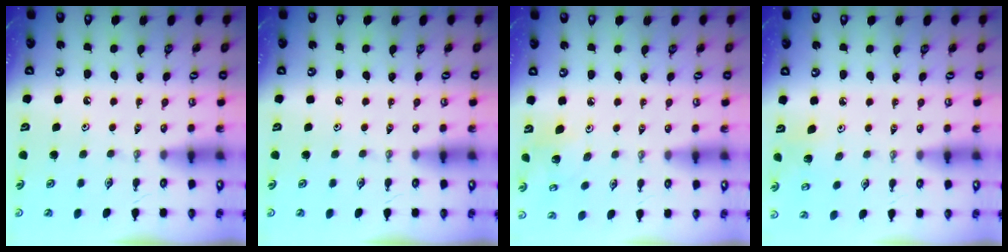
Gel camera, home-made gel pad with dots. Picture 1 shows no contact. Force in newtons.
{"total": 0.0}
{"total": 5.0, "press": 4.4, "slide": 2.3}
{"total": 4.5, "press": 4.4, "slide": 1.2}